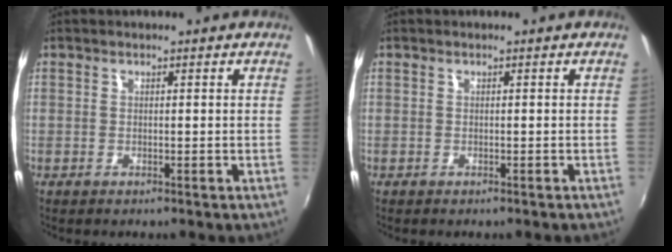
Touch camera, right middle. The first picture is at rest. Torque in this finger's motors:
{"motor_torque": [1.05, -1.09, 0.18, 0.07]}